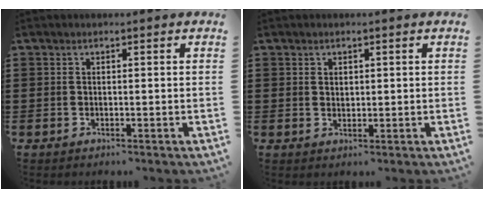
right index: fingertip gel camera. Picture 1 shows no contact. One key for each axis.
{"total": 1.1, "fx": 0.8, "fy": 0.7, "fz": 0.3, "tx": -0.007, "ty": 0.003, "tz": 0.015}